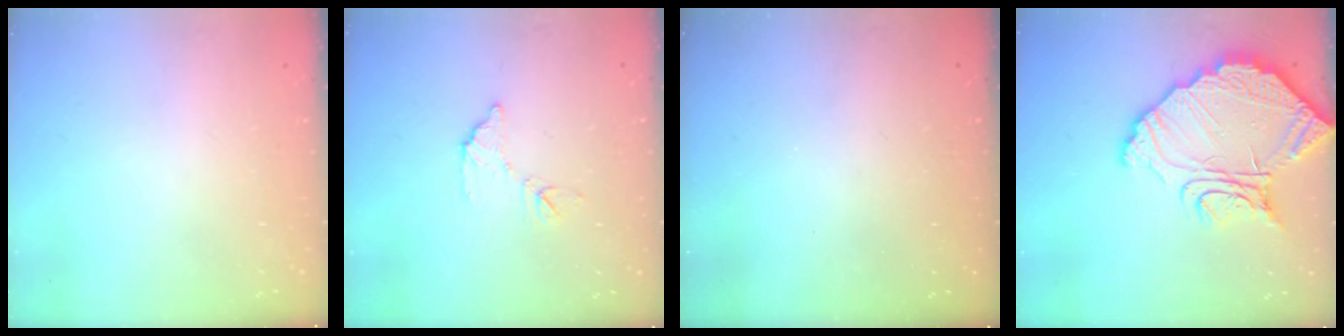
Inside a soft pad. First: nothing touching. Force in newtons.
{"total": 7.9, "press": 7.9, "slide": 0.3}
{"total": 3.1, "press": 3.1, "slide": 0.1}
{"total": 15.5, "press": 15.4, "slide": 1.6}